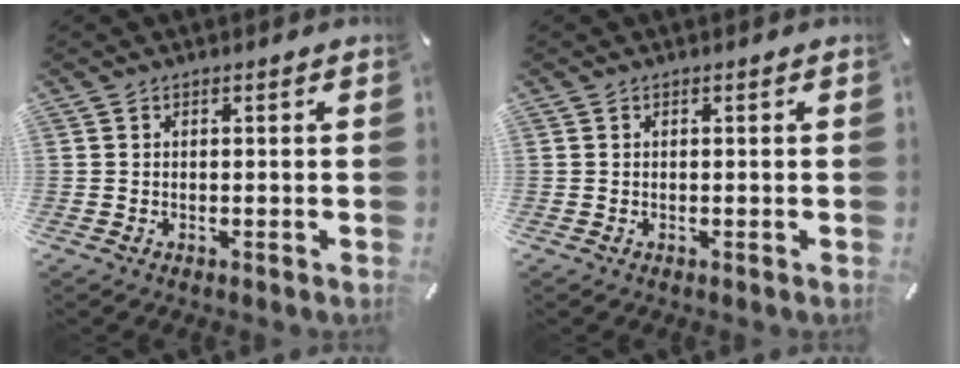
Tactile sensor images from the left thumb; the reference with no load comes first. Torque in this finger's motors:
{"motor_torque": [0.16, 0.16, 0.01, -0.01, 0.02]}